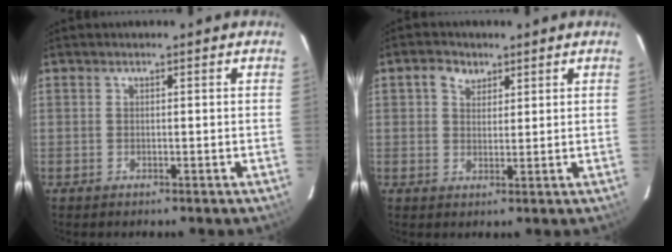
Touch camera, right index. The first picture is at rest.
{"total": 3.5, "force": [1.8, 2.7, 1.3], "torque": [-0.019, 0.014, 0.032]}